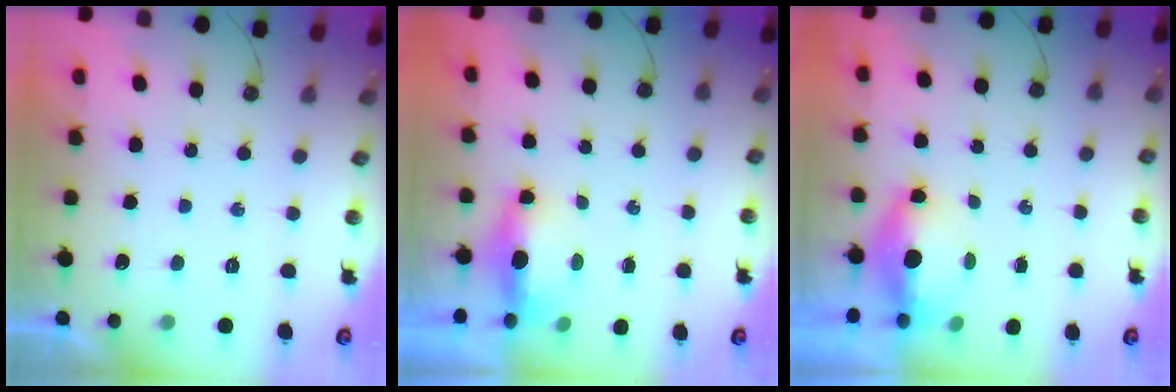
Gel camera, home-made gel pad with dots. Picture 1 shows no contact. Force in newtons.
{"total": 5.1, "press": 4.8, "slide": 1.7}
{"total": 5.6, "press": 5.6, "slide": 0.7}